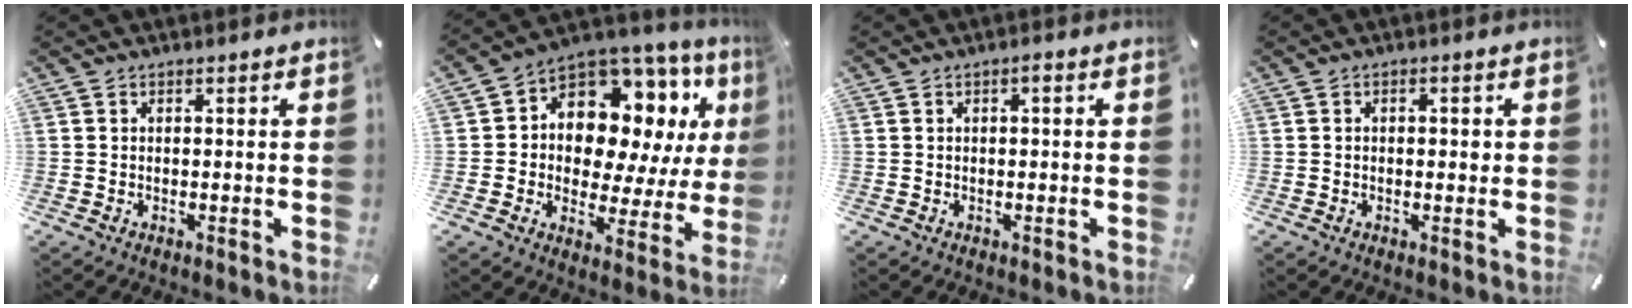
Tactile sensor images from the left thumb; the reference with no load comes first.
{"total": 12.5, "force": [5.6, 9.0, 6.5], "torque": [-0.107, -0.054, 0.106]}
{"total": 0.8, "force": [0.0, 0.2, 0.8], "torque": [-0.016, 0.002, -0.001]}
{"total": 1.4, "force": [-0.1, 0.8, 1.2], "torque": [-0.022, 0.004, -0.004]}